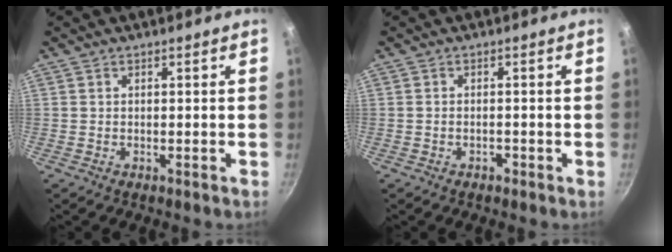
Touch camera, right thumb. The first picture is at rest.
{"total": 1.0, "force": [-0.7, 0.6, 0.5], "torque": [-0.009, 0.006, -0.010]}